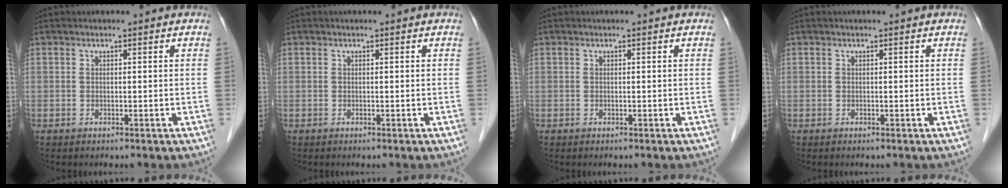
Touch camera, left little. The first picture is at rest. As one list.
[{"total": 0.0}, {"total": 0.0}, {"total": 0.0}]